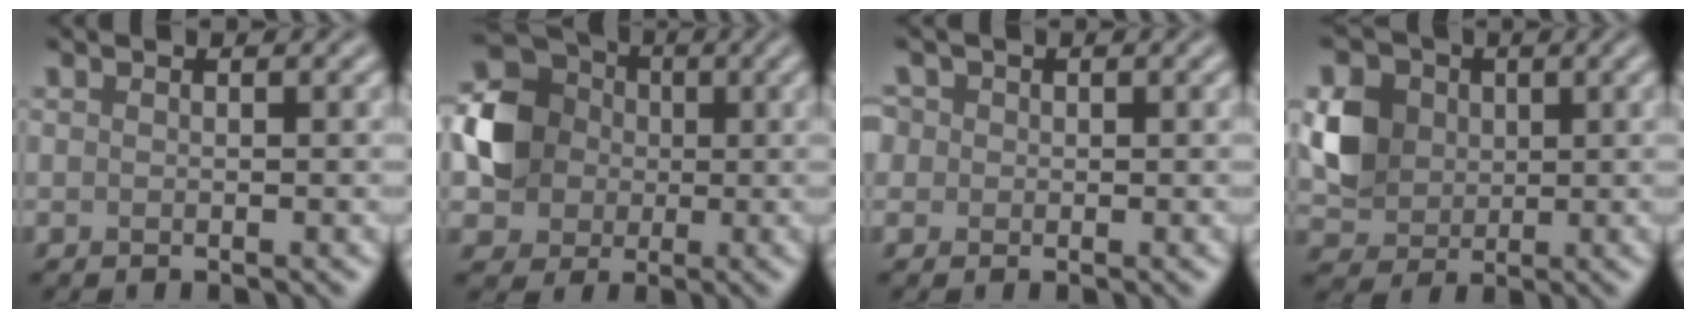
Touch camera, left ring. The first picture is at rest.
{"total": 7.1, "force": [0.4, 6.4, 3.1], "torque": [-0.054, 0.008, -0.006]}
{"total": 2.7, "force": [1.0, 2.3, 1.1], "torque": [-0.016, 0.017, 0.005]}
{"total": 4.9, "force": [0.7, 4.2, 2.3], "torque": [-0.051, 0.003, 0.012]}